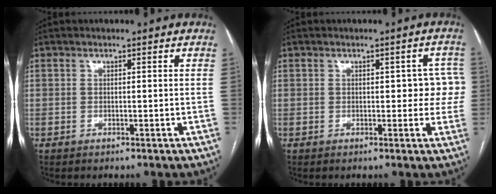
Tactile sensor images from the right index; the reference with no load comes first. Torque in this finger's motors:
{"motor_torque": [0.15, -0.03, 0.06, 0.02]}